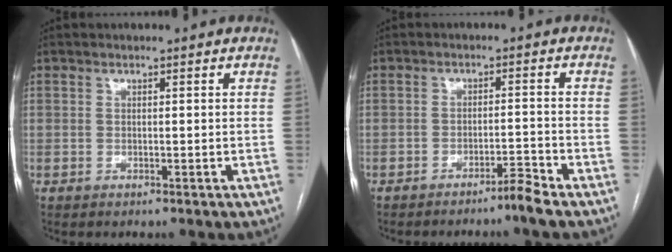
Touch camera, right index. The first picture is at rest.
{"total": 3.0, "force": [-2.6, -0.7, 1.4], "torque": [-0.021, -0.004, -0.045]}